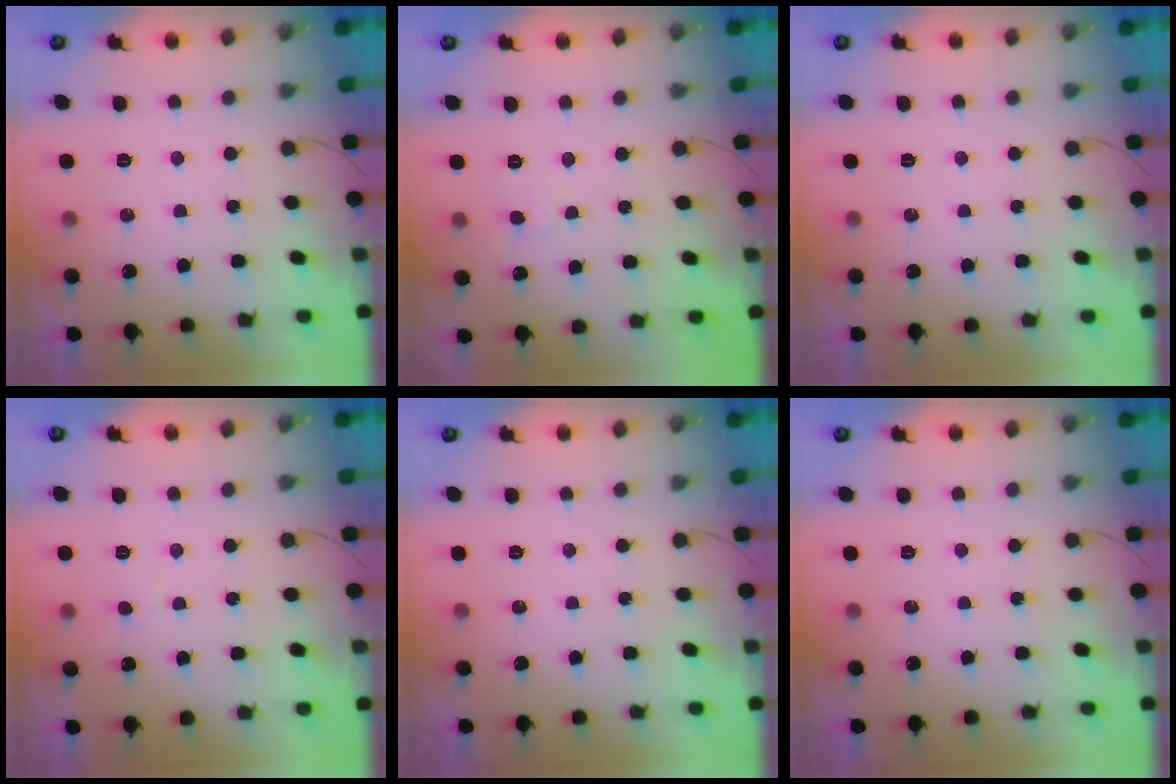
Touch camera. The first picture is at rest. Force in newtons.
{"total": 3.9, "press": 3.9, "slide": 0.4}
{"total": 0.0}
{"total": 1.8, "press": 1.7, "slide": 0.1}
{"total": 0.0}
{"total": 0.0}